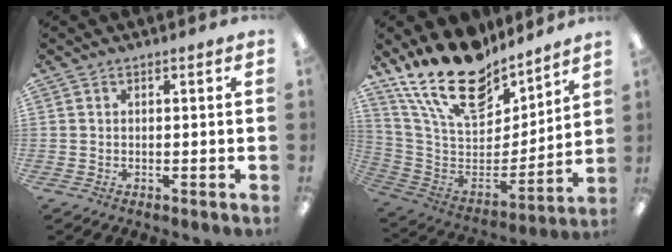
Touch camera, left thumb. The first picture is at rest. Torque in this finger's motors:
{"motor_torque": [1.17, 0.14, 1.43, -1.34, 0.43]}